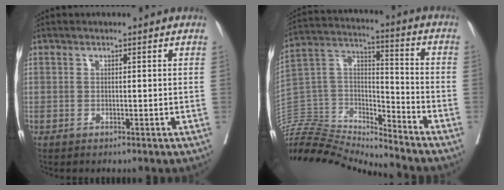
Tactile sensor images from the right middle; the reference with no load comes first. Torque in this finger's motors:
{"motor_torque": [-0.05, -1.91, 0.33, 0.20]}